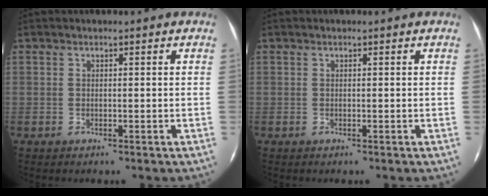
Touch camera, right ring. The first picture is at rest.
{"total": 0.0}